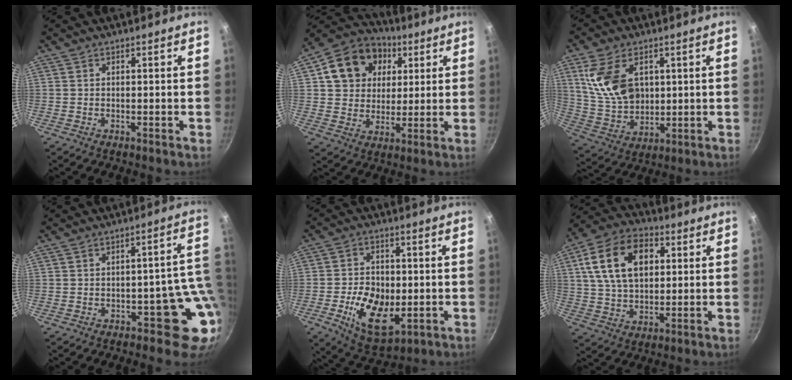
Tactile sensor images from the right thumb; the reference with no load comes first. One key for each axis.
{"total": 15.9, "fx": 4.8, "fy": 13.1, "fz": 7.7, "tx": -0.117, "ty": 0.016, "tz": 0.075}
{"total": 14.1, "fx": 4.0, "fy": 9.4, "fz": 9.8, "tx": -0.165, "ty": -0.020, "tz": 0.092}
{"total": 9.9, "fx": -1.3, "fy": 5.7, "fz": 7.9, "tx": -0.021, "ty": 0.016, "tz": -0.013}
{"total": 13.4, "fx": -2.8, "fy": 8.3, "fz": 10.2, "tx": -0.151, "ty": -0.002, "tz": -0.037}
{"total": 16.9, "fx": 4.6, "fy": 10.9, "fz": 12.0, "tx": -0.193, "ty": 0.007, "tz": 0.071}